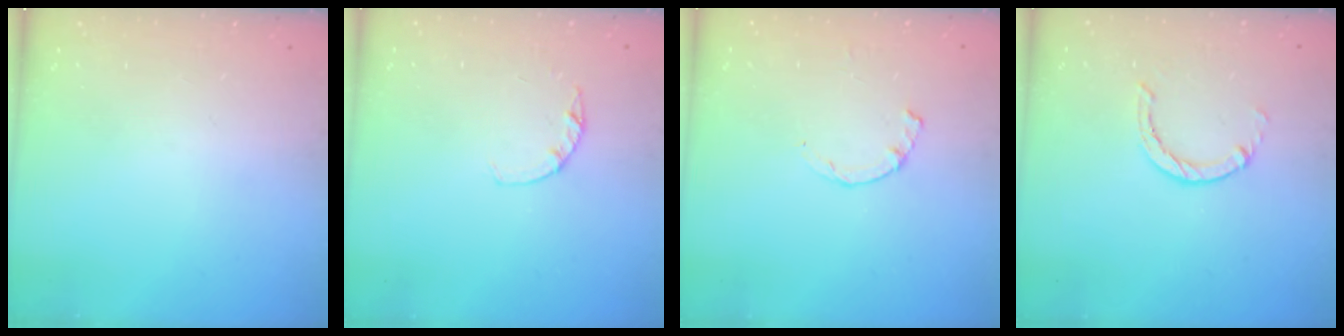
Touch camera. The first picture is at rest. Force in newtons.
{"total": 2.2, "press": 2.2, "slide": 0.4}
{"total": 1.2, "press": 1.1, "slide": 0.3}
{"total": 1.2, "press": 1.2, "slide": 0.2}